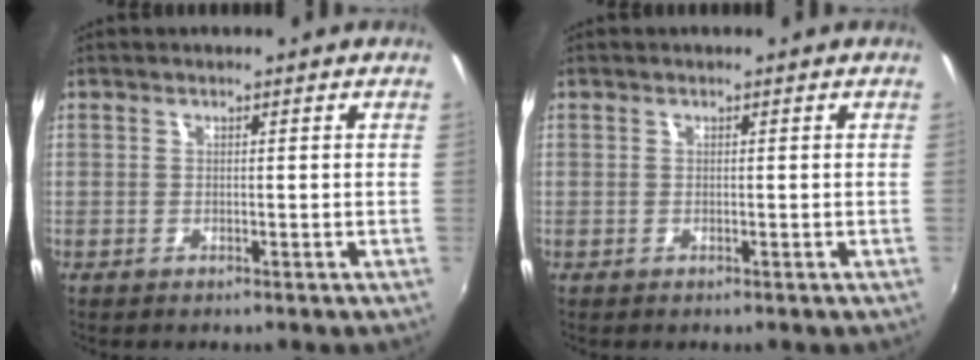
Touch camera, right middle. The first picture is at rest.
{"total": 0.0}